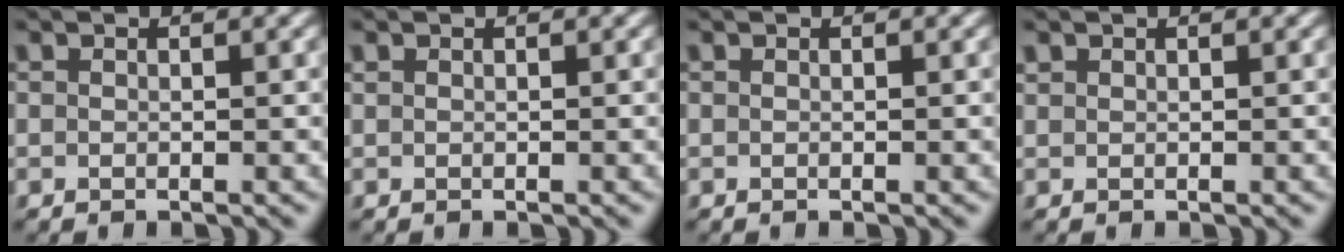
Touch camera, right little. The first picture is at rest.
{"total": 0.0}
{"total": 0.0}
{"total": 0.5, "force": [0.5, -0.1, 0.1], "torque": [-0.003, -0.002, 0.016]}